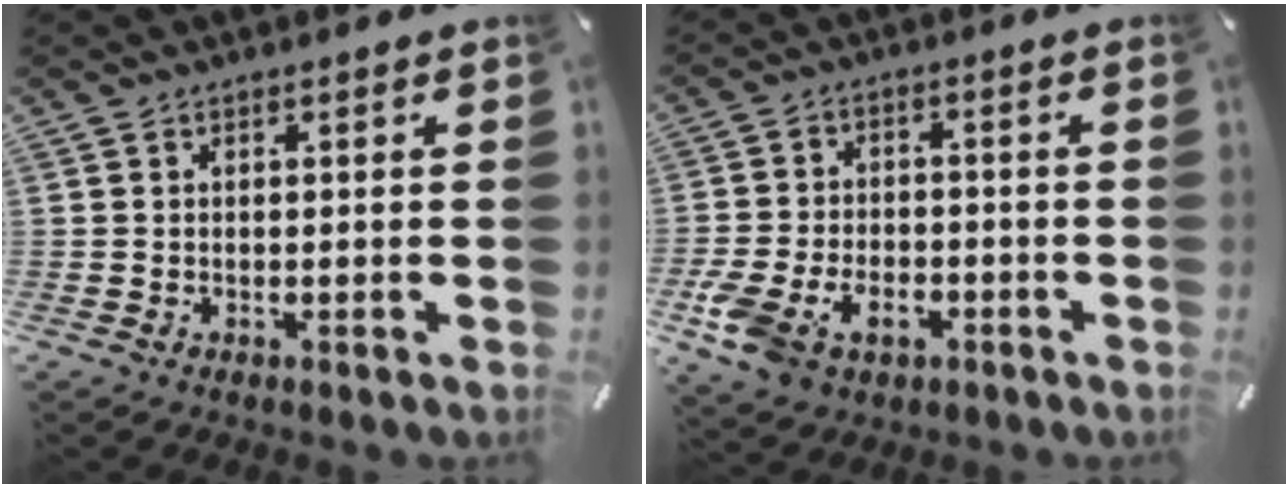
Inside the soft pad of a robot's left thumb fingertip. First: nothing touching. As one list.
[{"total": 9.8, "force": [-4.4, 6.7, 5.6], "torque": [-0.130, 0.015, -0.080]}]